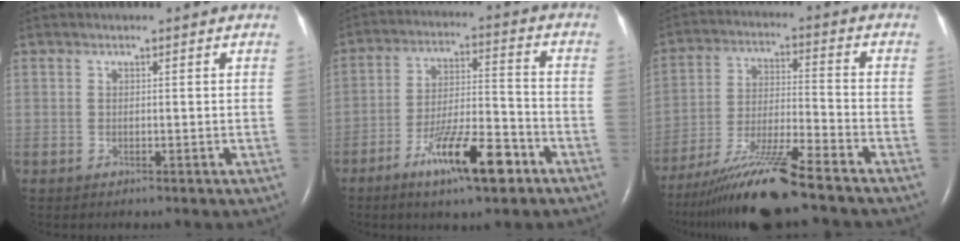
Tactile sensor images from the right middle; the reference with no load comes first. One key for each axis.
{"total": 12.0, "fx": -6.9, "fy": 2.2, "fz": 9.6, "tx": -0.168, "ty": -0.005, "tz": -0.115}
{"total": 13.2, "fx": -10.8, "fy": -0.5, "fz": 7.6, "tx": -0.143, "ty": -0.021, "tz": -0.193}